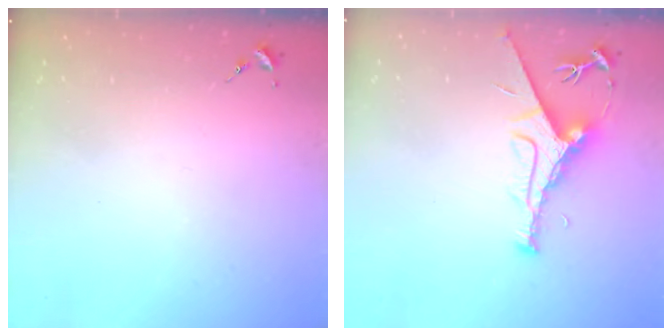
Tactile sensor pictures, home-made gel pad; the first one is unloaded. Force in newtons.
{"total": 8.4, "press": 8.3, "slide": 1.0}